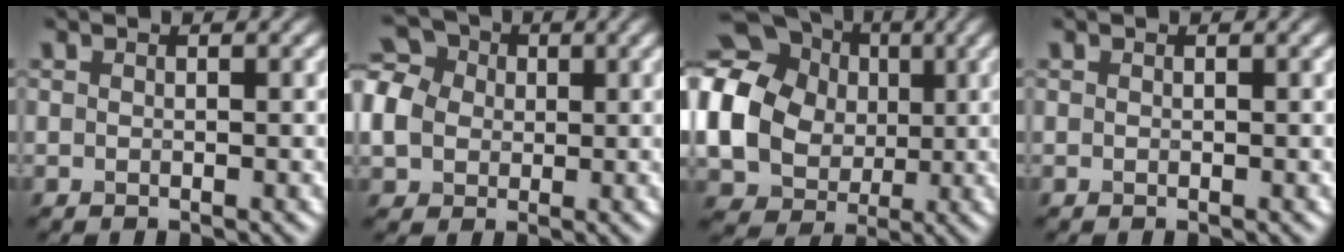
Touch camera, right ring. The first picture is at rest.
{"total": 6.6, "force": [0.4, 5.5, 3.6], "torque": [-0.091, 0.021, 0.000]}
{"total": 17.5, "force": [2.2, 15.2, 8.3], "torque": [-0.221, 0.019, 0.008]}
{"total": 0.0}